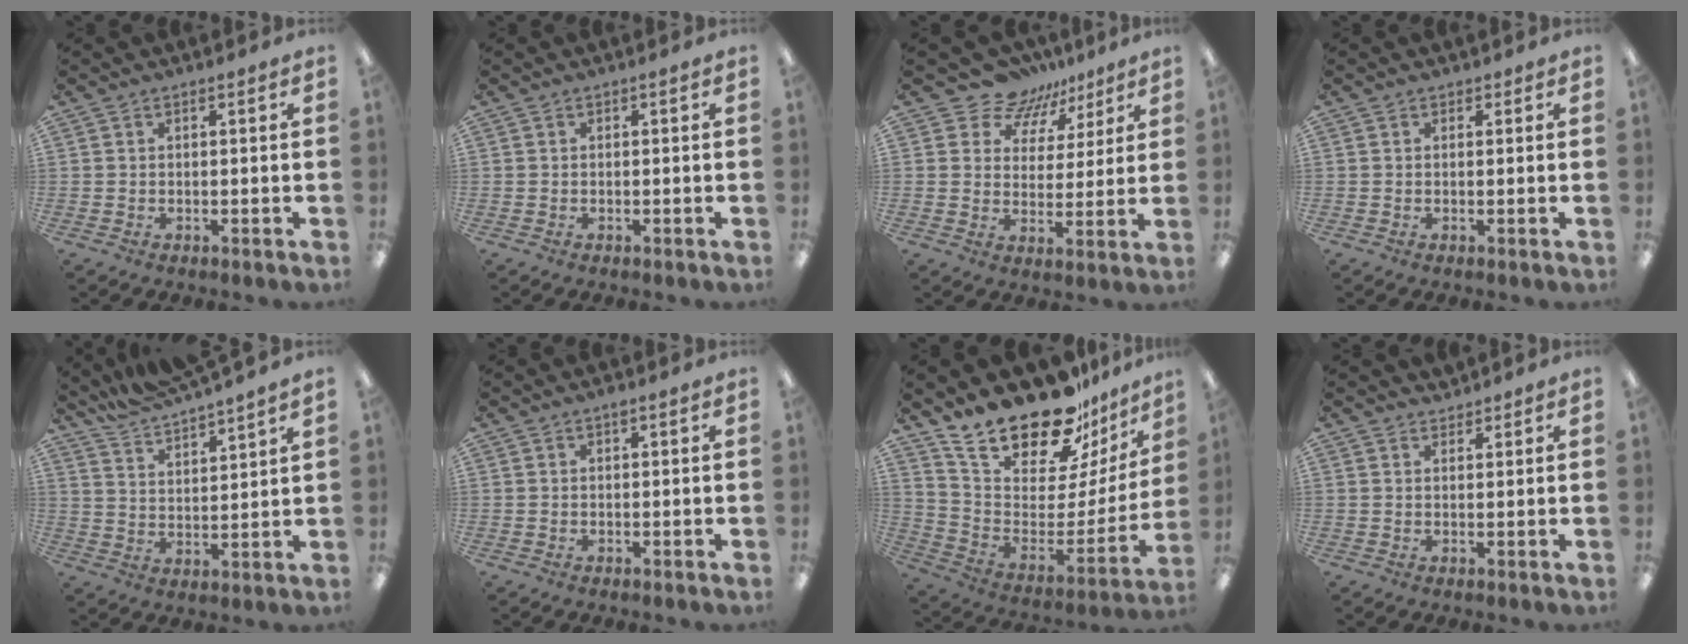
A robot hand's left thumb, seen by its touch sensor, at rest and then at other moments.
{"total": 0.0}
{"total": 9.2, "force": [7.5, 5.4, 0.3], "torque": [-0.034, -0.061, 0.143]}
{"total": 0.9, "force": [0.6, 0.7, 0.1], "torque": [0.005, -0.002, 0.009]}
{"total": 8.0, "force": [7.9, -0.4, 1.3], "torque": [-0.052, -0.058, 0.146]}
{"total": 0.7, "force": [0.5, 0.2, 0.5], "torque": [-0.013, 0.003, 0.008]}
{"total": 21.8, "force": [18.5, 7.3, 9.1], "torque": [-0.160, -0.146, 0.326]}
{"total": 1.7, "force": [1.6, 0.5, 0.0], "torque": [-0.002, -0.003, 0.032]}